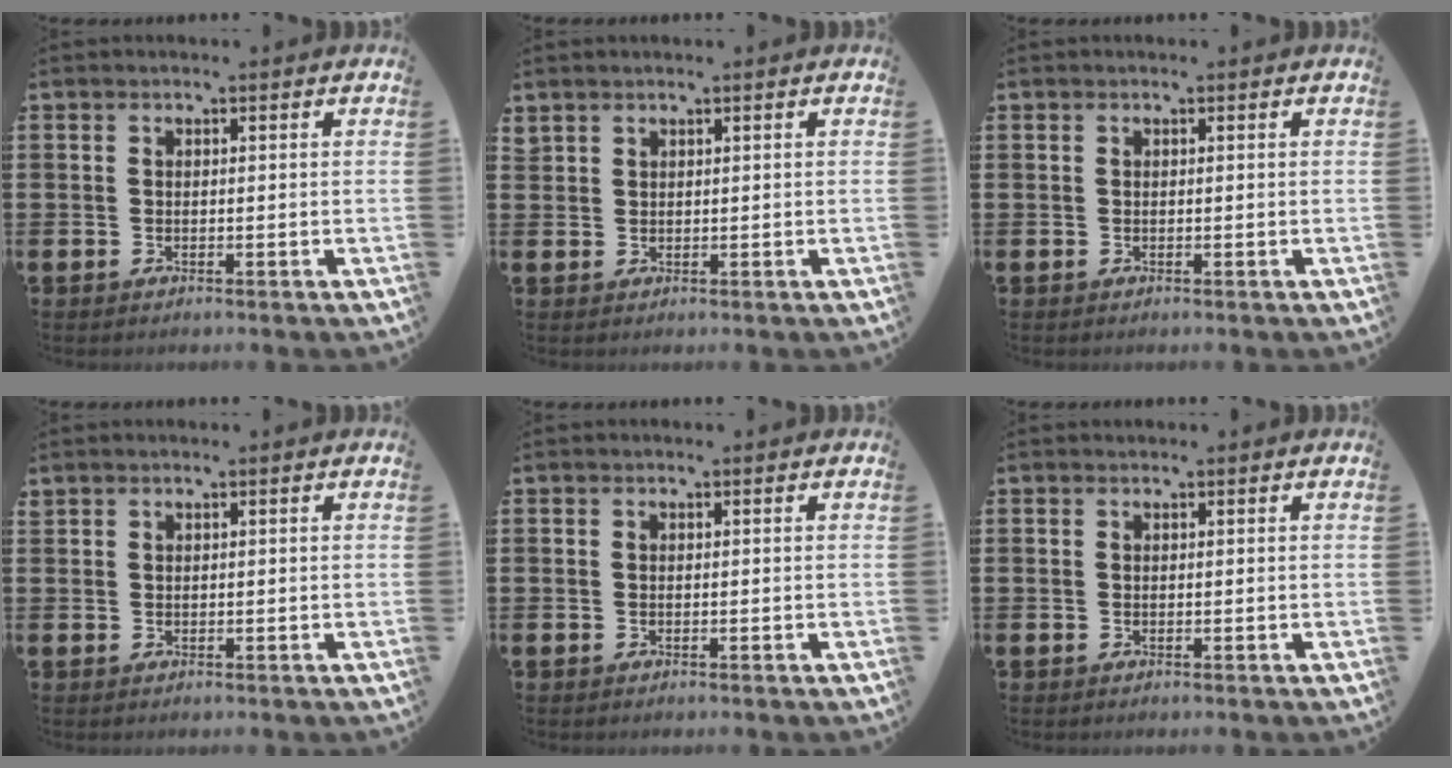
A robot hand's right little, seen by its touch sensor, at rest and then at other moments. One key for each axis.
{"total": 1.2, "fx": 1.1, "fy": 0.4, "fz": -0.1, "tx": 0.008, "ty": -0.001, "tz": 0.020}
{"total": 0.0}
{"total": 0.6, "fx": 0.6, "fy": 0.1, "fz": -0.1, "tx": 0.009, "ty": -0.003, "tz": 0.009}
{"total": 0.0}
{"total": 0.0}